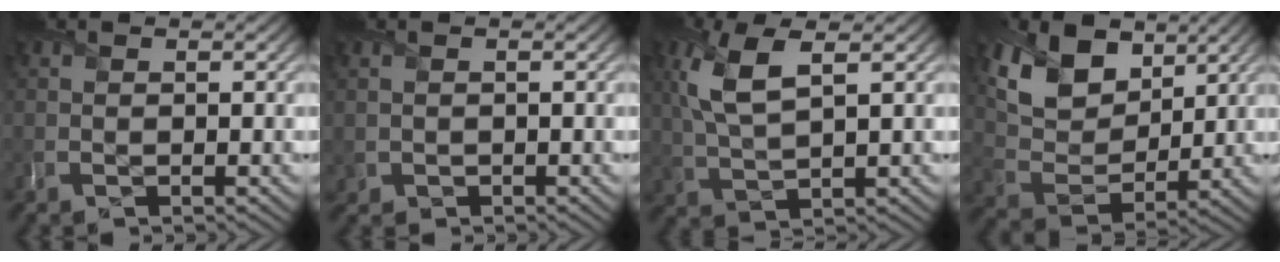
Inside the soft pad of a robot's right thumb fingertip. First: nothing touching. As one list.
[{"total": 0.6, "force": [0.1, 0.6, 0.2], "torque": [-0.007, -0.003, 0.004]}, {"total": 7.2, "force": [2.6, 2.6, 6.2], "torque": [-0.154, 0.011, 0.052]}, {"total": 10.5, "force": [5.8, 6.4, 5.9], "torque": [-0.146, 0.001, 0.103]}]